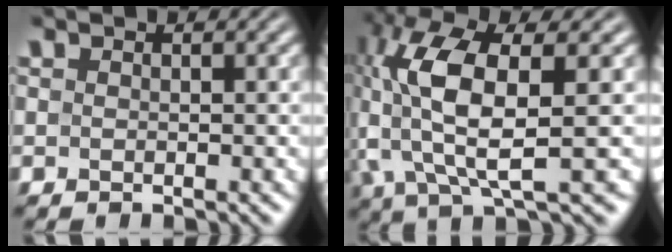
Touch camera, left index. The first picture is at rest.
{"total": 10.3, "force": [1.2, 3.8, 9.5], "torque": [-0.209, 0.007, 0.020]}